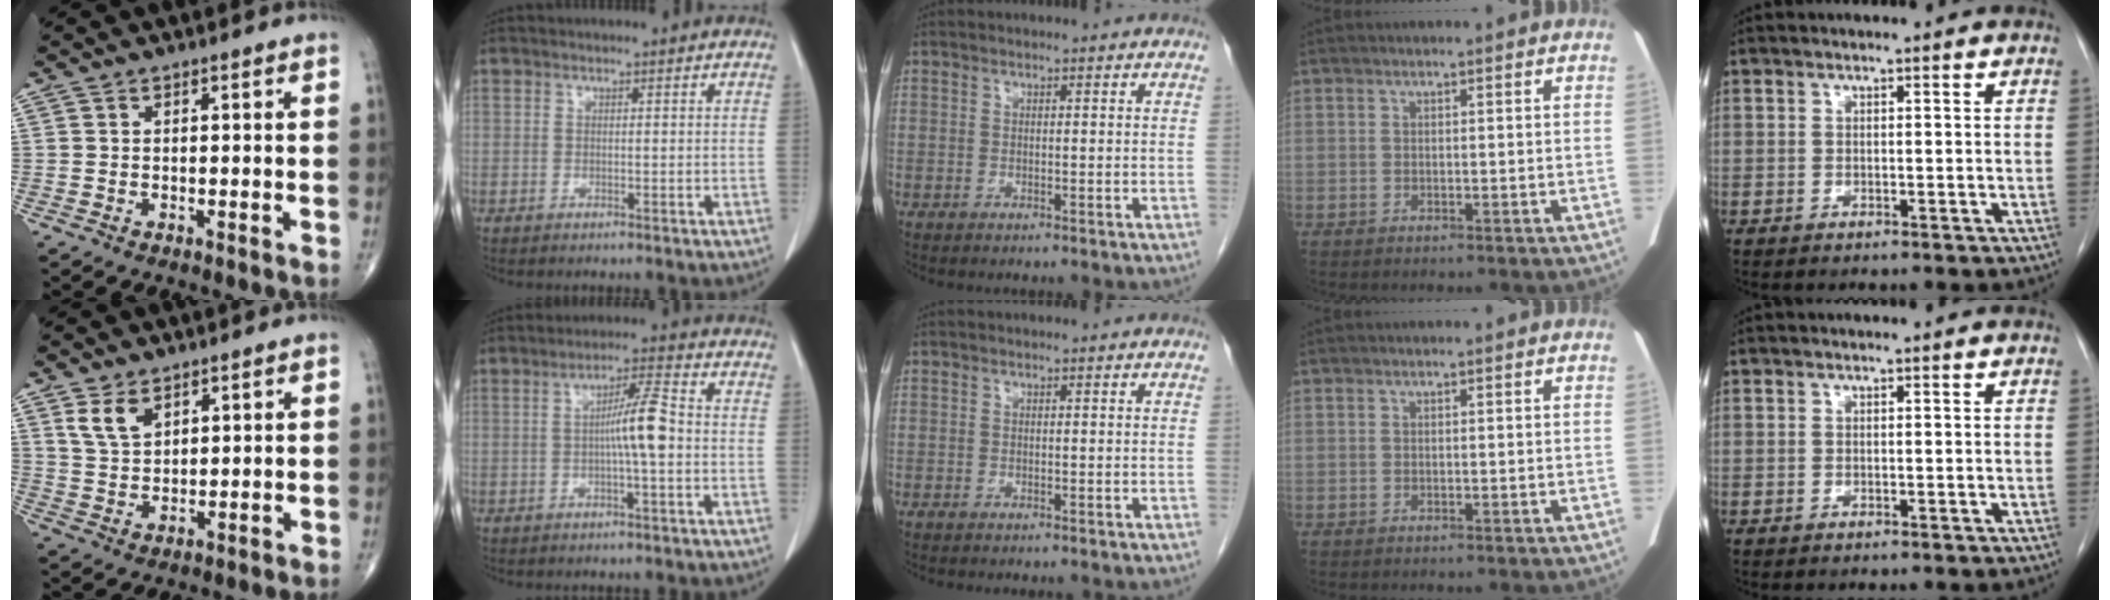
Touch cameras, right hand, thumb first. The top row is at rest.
{"thumb": {"total": 5.3, "force": [3.1, 2.9, 3.1], "torque": [-0.049, -0.017, 0.067]}, "index": {"total": 6.0, "force": [-0.4, 0.1, 6.0], "torque": [-0.097, 0.012, -0.007]}}